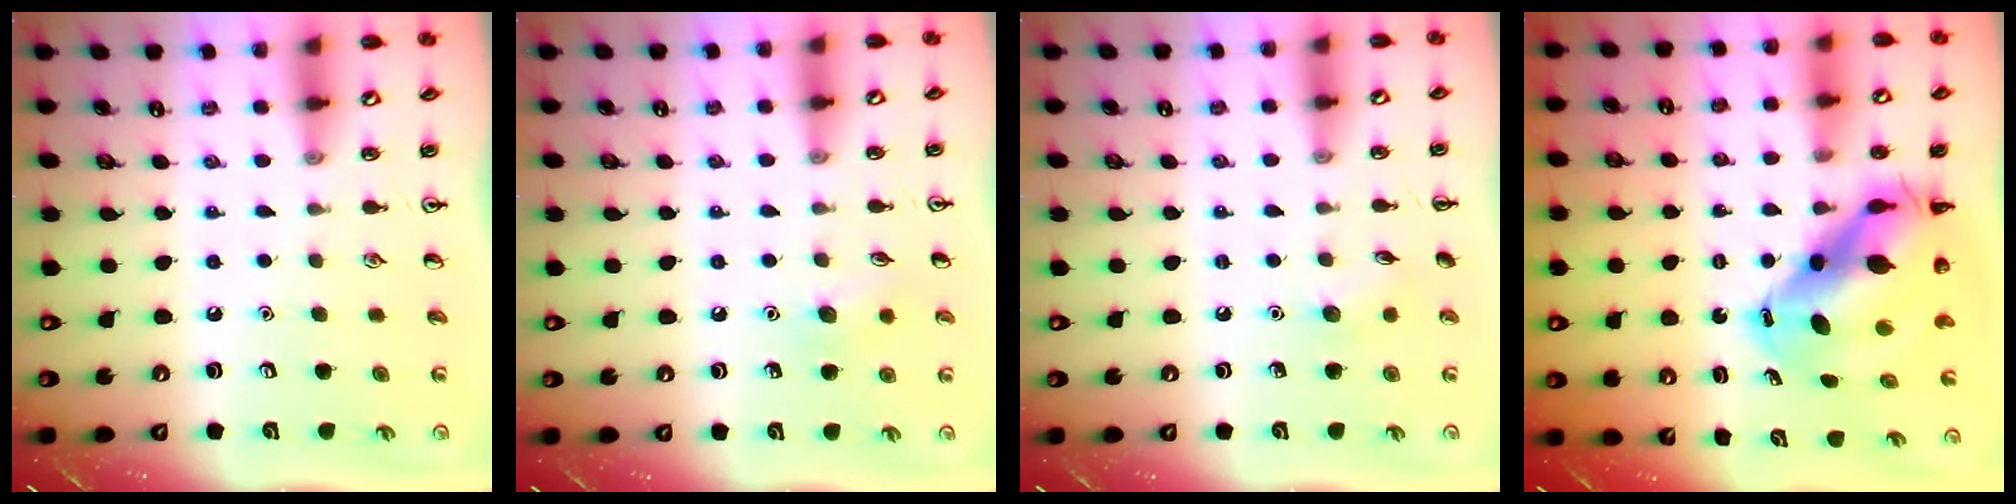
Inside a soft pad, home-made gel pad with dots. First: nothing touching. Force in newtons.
{"total": 6.7, "press": 6.4, "slide": 2.1}
{"total": 5.7, "press": 5.5, "slide": 1.3}
{"total": 12.6, "press": 12.0, "slide": 3.6}